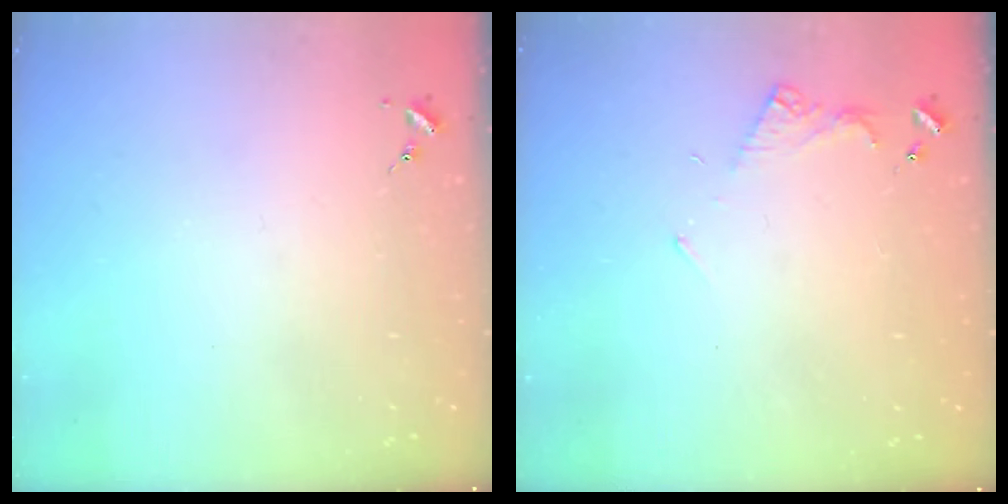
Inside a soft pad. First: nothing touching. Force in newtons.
{"total": 4.9, "press": 4.9, "slide": 0.5}